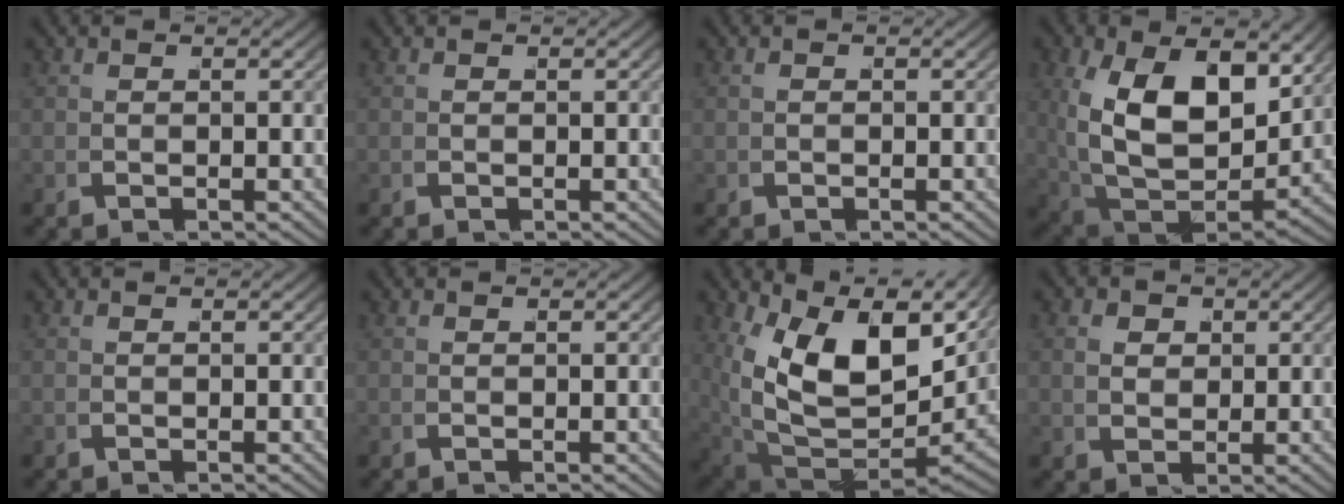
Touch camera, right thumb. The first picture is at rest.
{"total": 0.0}
{"total": 0.0}
{"total": 12.7, "force": [-0.3, 8.2, 9.7], "torque": [-0.235, -0.069, 0.029]}
{"total": 0.0}
{"total": 0.0}
{"total": 14.1, "force": [0.5, 8.5, 11.3], "torque": [-0.227, -0.068, 0.044]}
{"total": 2.6, "force": [0.9, 2.0, 1.4], "torque": [-0.023, -0.007, 0.024]}